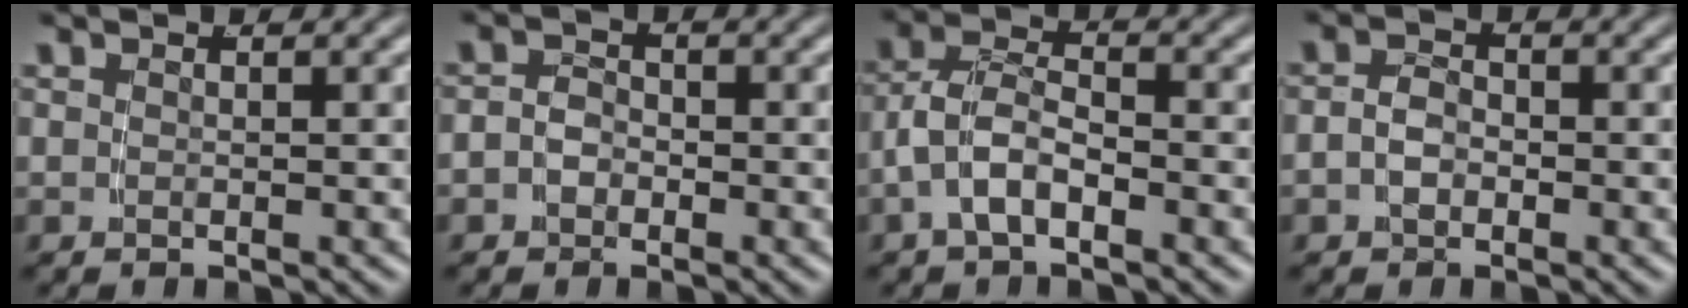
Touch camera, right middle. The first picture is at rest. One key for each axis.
{"total": 2.5, "fx": -1.2, "fy": 2.0, "fz": 0.9, "tx": -0.026, "ty": -0.014, "tz": -0.018}
{"total": 4.6, "fx": -1.6, "fy": 2.9, "fz": 3.2, "tx": -0.069, "ty": -0.021, "tz": -0.022}
{"total": 2.4, "fx": -1.0, "fy": 1.7, "fz": 1.3, "tx": -0.035, "ty": -0.009, "tz": -0.014}